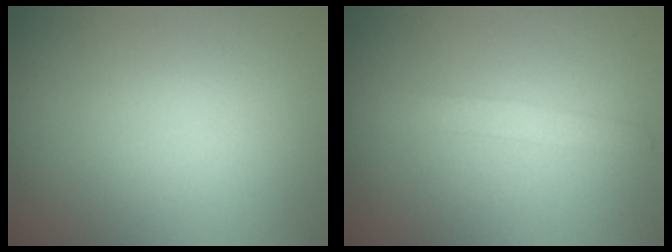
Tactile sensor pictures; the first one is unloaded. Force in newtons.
{"total": 1.5, "press": 1.4, "slide": 0.1}